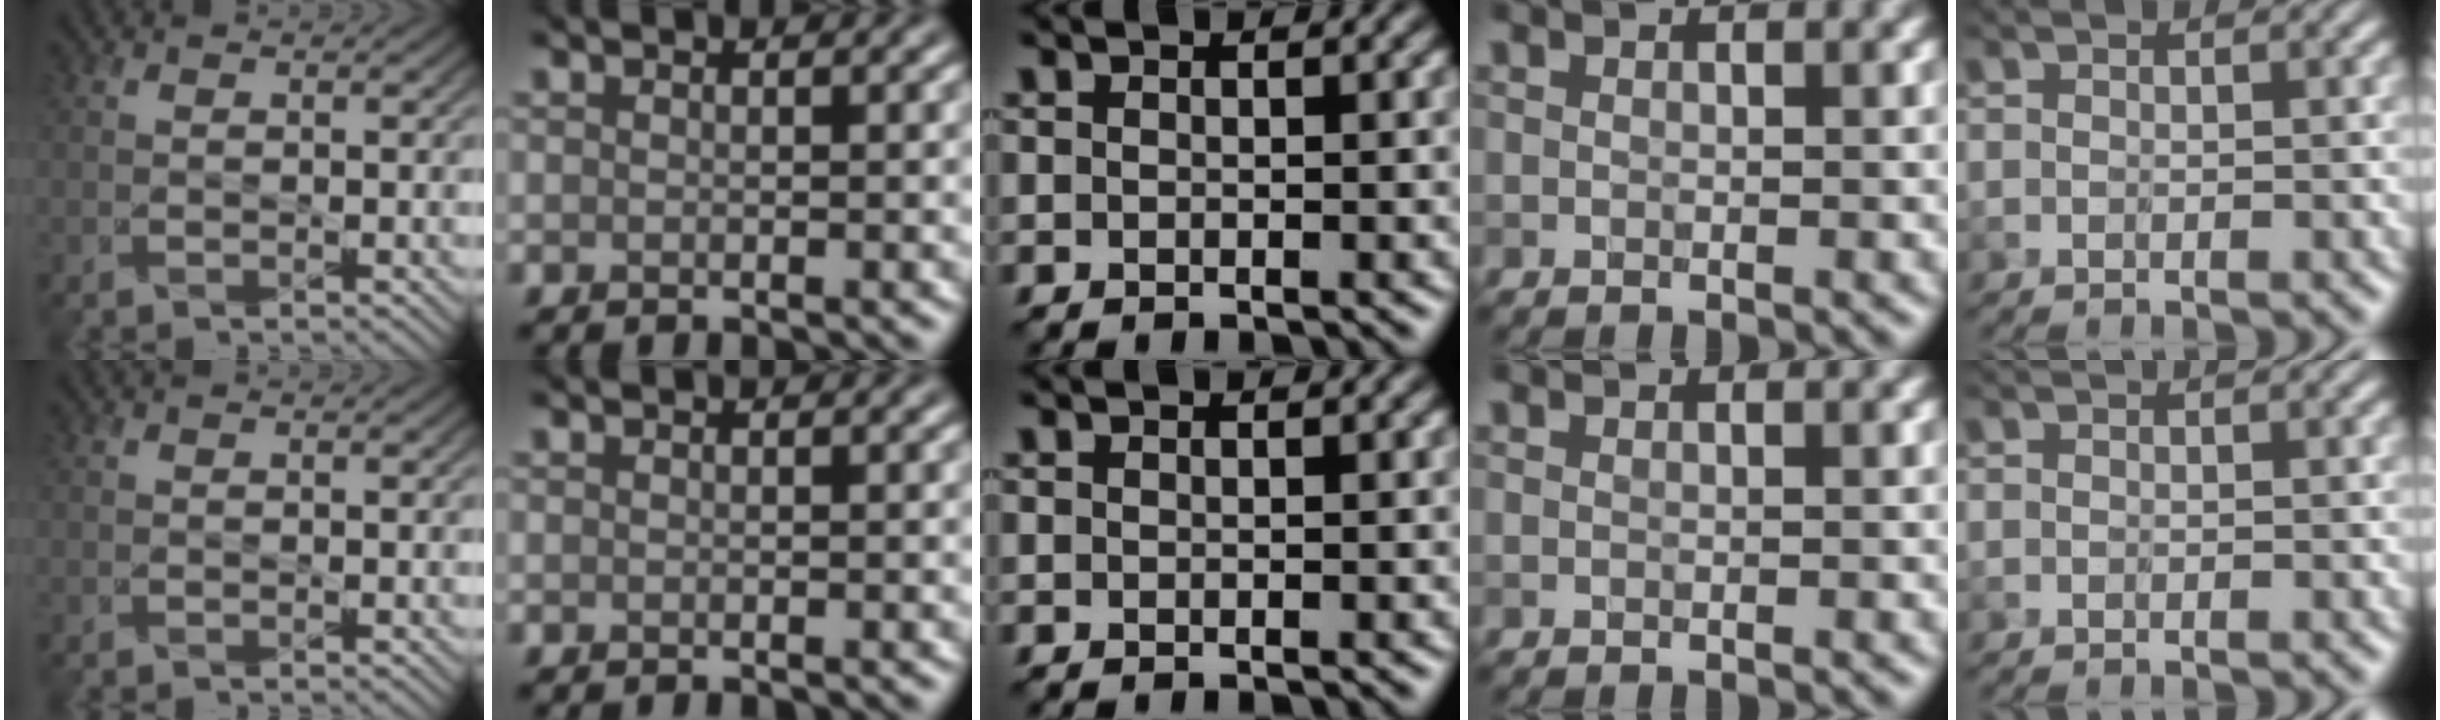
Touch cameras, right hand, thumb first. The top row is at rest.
{}